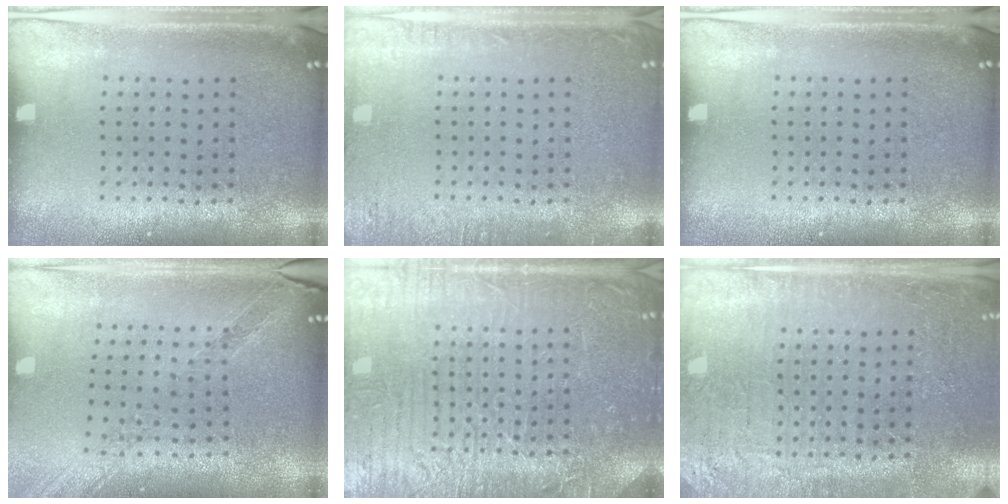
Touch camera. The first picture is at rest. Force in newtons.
{"total": 2.2, "press": 2.1, "slide": 0.3}
{"total": 0.0}
{"total": 1.1, "press": 1.1, "slide": 0.1}
{"total": 7.3, "press": 7.3, "slide": 1.0}
{"total": 2.7, "press": 2.7, "slide": 0.4}